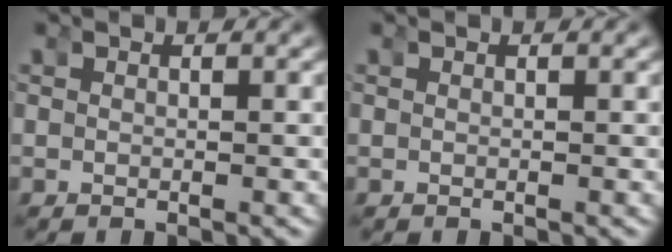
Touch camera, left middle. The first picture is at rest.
{"total": 0.0}